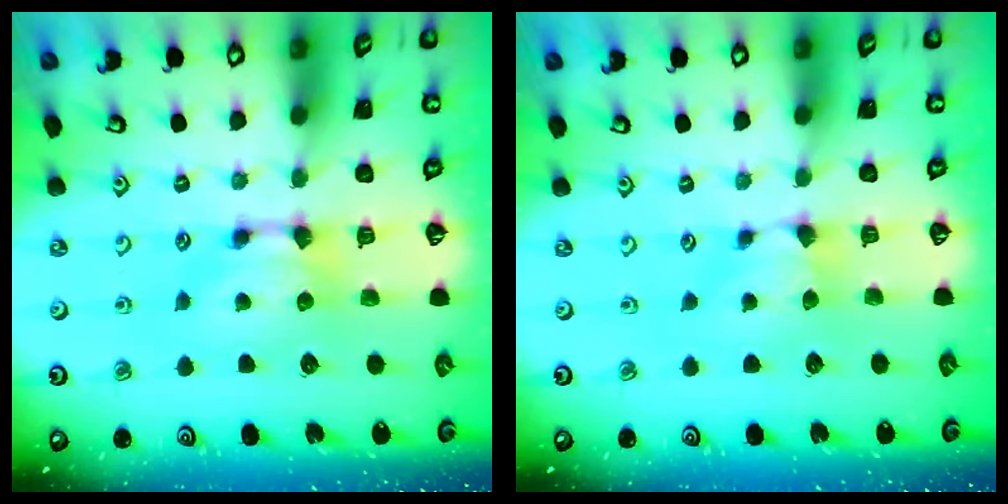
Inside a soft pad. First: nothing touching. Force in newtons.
{"total": 0.6, "press": 0.2, "slide": 0.5}